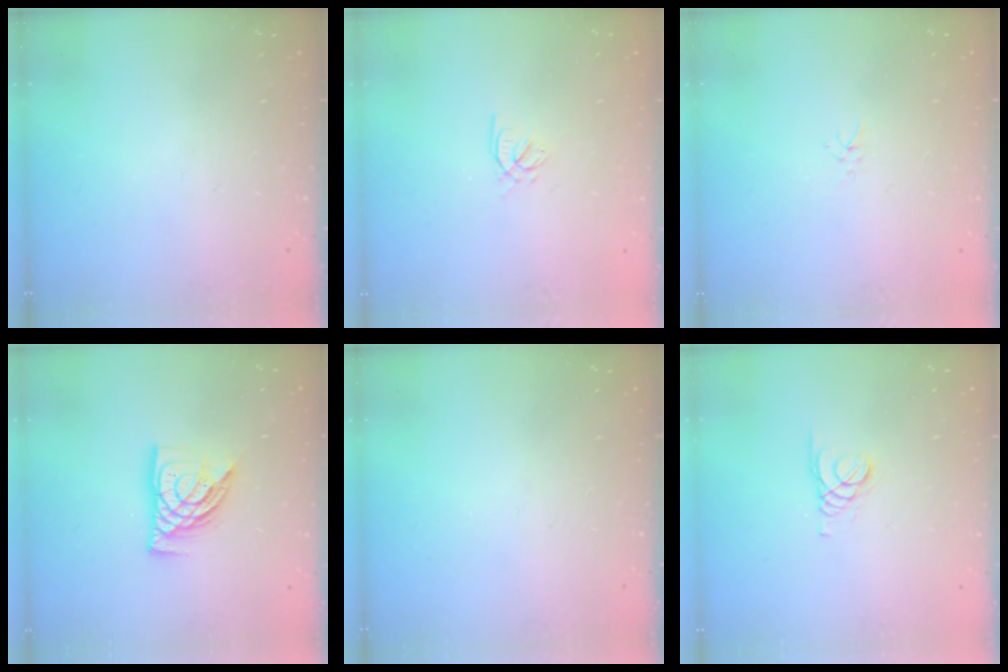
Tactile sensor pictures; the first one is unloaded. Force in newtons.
{"total": 2.1, "press": 2.0, "slide": 0.5}
{"total": 2.0, "press": 2.0, "slide": 0.3}
{"total": 11.3, "press": 11.2, "slide": 1.0}
{"total": 0.0}
{"total": 1.6, "press": 1.5, "slide": 0.2}